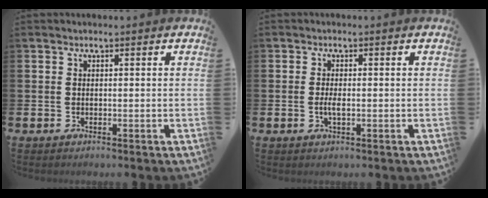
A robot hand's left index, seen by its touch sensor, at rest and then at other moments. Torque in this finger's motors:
{"motor_torque": [0.26, 0.16, 0.05, 0.07]}